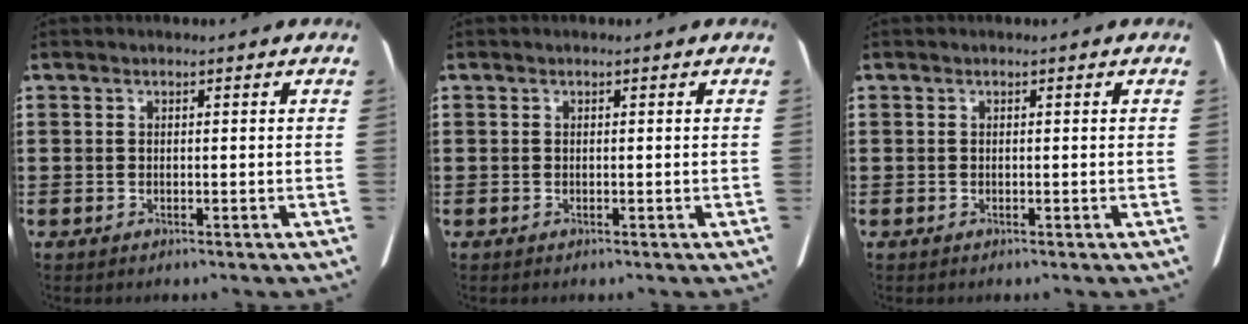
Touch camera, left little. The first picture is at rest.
{"total": 0.0}
{"total": 0.0}